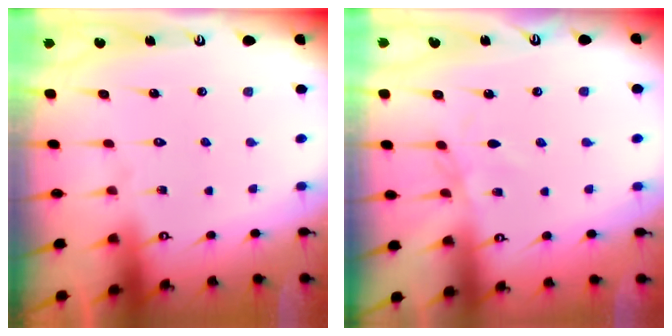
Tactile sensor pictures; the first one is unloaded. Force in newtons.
{"total": 3.4, "press": 3.4, "slide": 0.3}